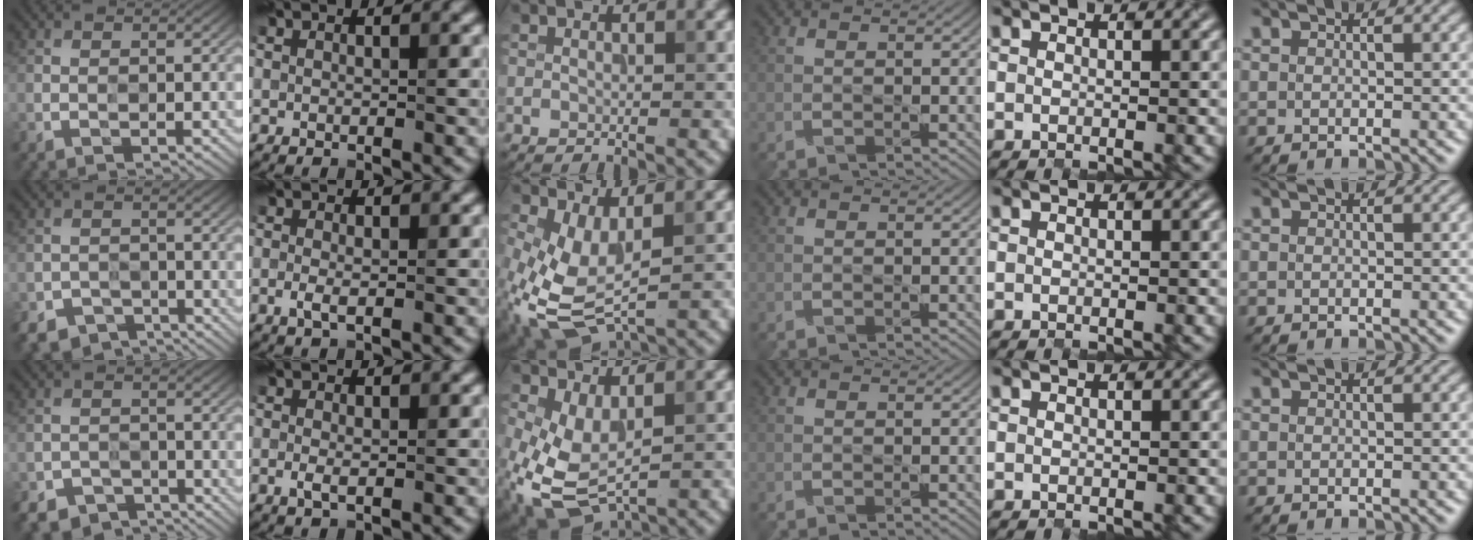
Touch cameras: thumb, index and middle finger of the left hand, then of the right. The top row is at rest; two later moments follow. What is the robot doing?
{"motion": "close", "object": "glasses case"}